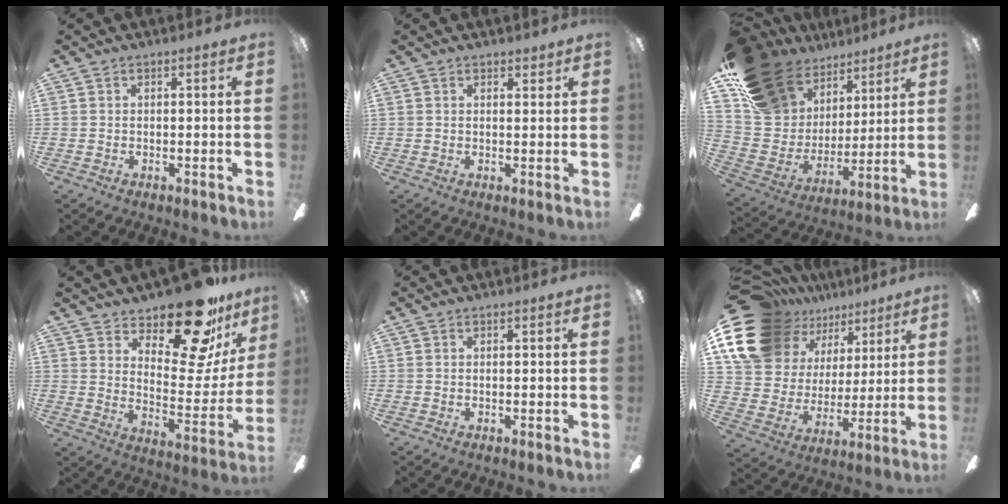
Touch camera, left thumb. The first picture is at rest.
{"total": 1.5, "force": [1.3, 0.8, 0.3], "torque": [0.003, -0.002, 0.022]}
{"total": 21.3, "force": [13.7, 13.6, 8.8], "torque": [-0.177, -0.068, 0.279]}
{"total": 19.6, "force": [15.3, 6.7, 10.3], "torque": [-0.141, -0.119, 0.255]}
{"total": 0.0}
{"total": 19.2, "force": [11.8, 13.0, 7.7], "torque": [-0.158, -0.068, 0.231]}